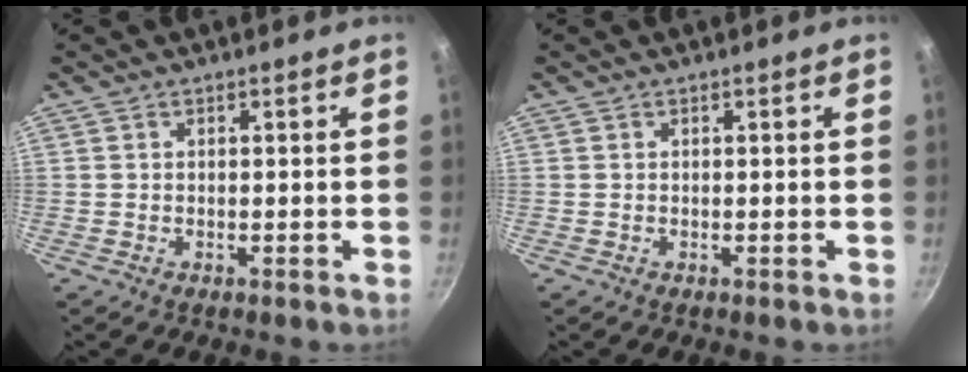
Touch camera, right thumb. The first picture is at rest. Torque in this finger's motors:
{"motor_torque": [0.00, 0.00, 0.00, 0.00, 0.00]}